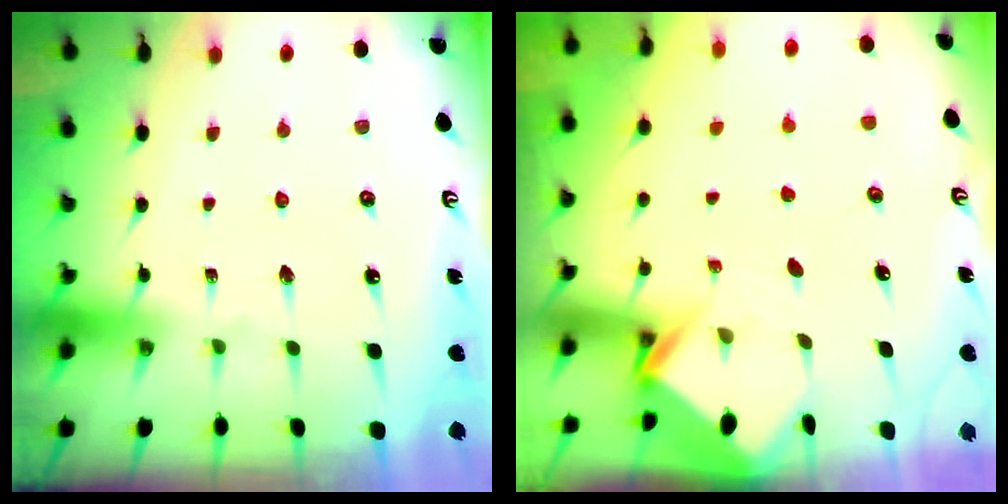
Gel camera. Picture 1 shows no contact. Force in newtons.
{"total": 3.9, "press": 3.9, "slide": 0.2}